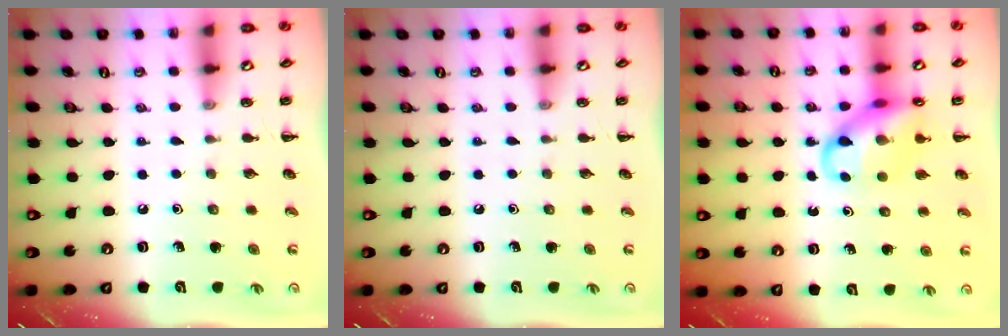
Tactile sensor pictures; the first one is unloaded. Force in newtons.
{"total": 0.0}
{"total": 13.6, "press": 13.3, "slide": 3.1}